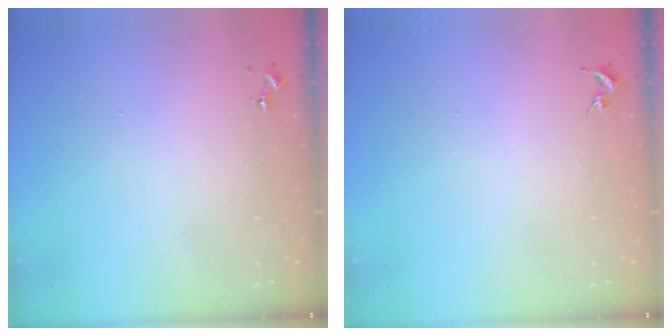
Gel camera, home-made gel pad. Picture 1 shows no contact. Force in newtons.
{"total": 0.0}